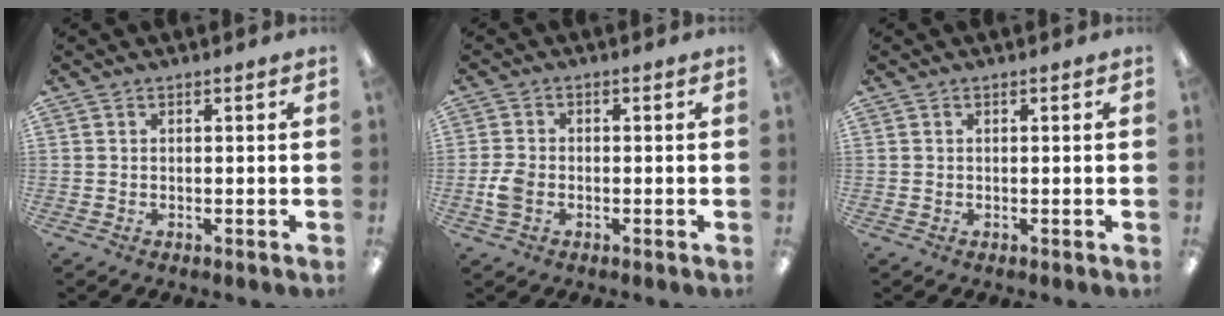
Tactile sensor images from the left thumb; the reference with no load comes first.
{"total": 4.1, "force": [-1.3, 2.9, 2.7], "torque": [-0.058, 0.005, -0.025]}
{"total": 0.0}